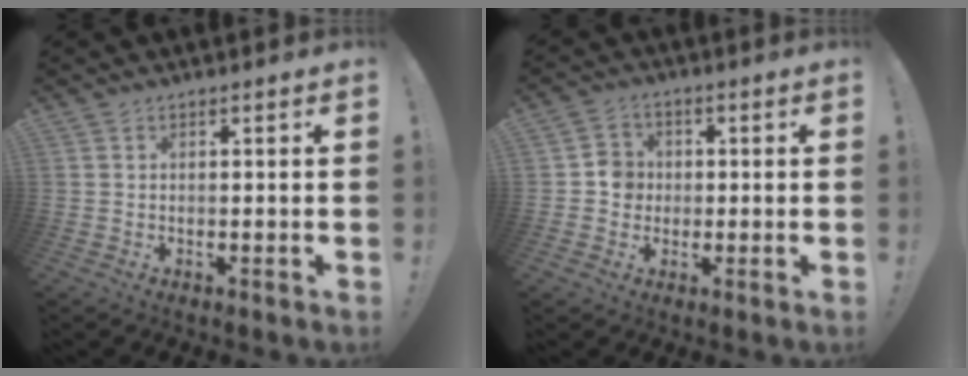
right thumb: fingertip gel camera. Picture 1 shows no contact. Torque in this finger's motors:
{"motor_torque": [0.26, 0.55, 0.24, -0.26, 0.00]}